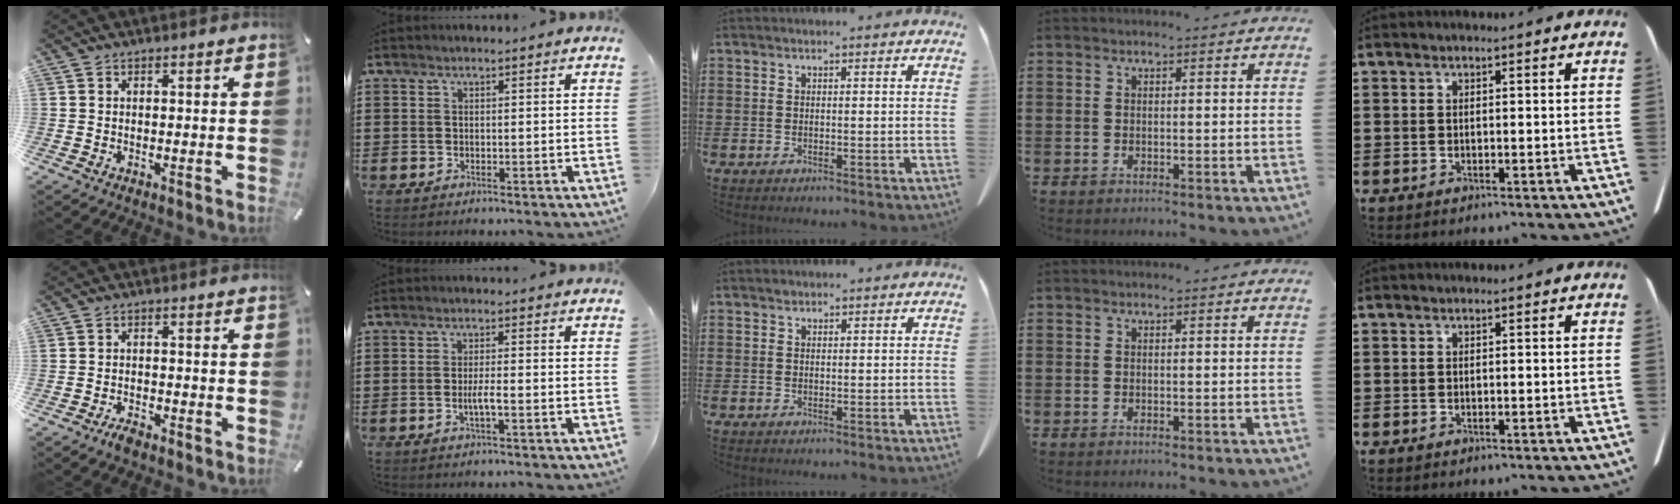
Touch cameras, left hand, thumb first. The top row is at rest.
{"thumb": {"total": 2.6, "force": [-2.3, 0.8, 0.9], "torque": [-0.022, 0.011, -0.048]}, "index": {"total": 2.4, "force": [-0.7, 0.3, 2.3], "torque": [-0.048, -0.002, -0.014]}, "middle": {"total": 0.5, "force": [0.3, 0.4, 0.1], "torque": [-0.005, 0.002, 0.007]}}